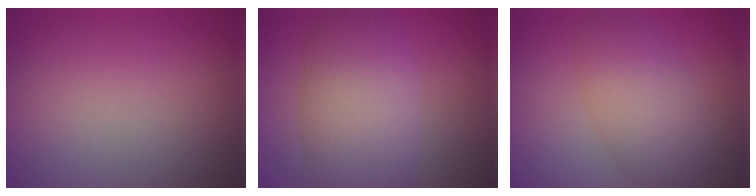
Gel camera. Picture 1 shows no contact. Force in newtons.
{"total": 8.6, "press": 8.6, "slide": 0.5}
{"total": 5.6, "press": 5.6, "slide": 0.1}